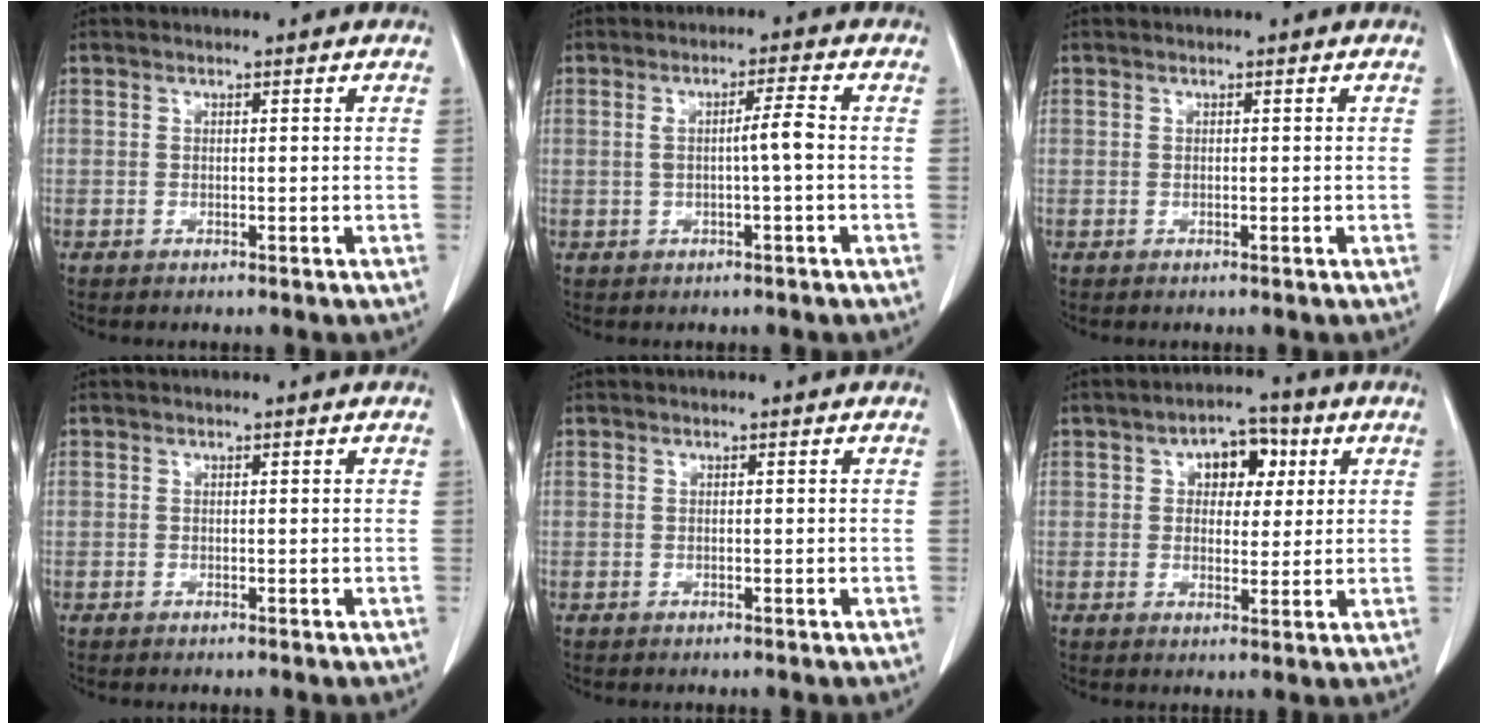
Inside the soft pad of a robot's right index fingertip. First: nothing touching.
{"total": 4.1, "force": [-0.2, 0.3, 4.1], "torque": [-0.077, 0.010, 0.000]}
{"total": 0.0}
{"total": 0.0}
{"total": 0.0}
{"total": 7.8, "force": [2.5, 4.8, 5.7], "torque": [-0.091, 0.026, 0.041]}